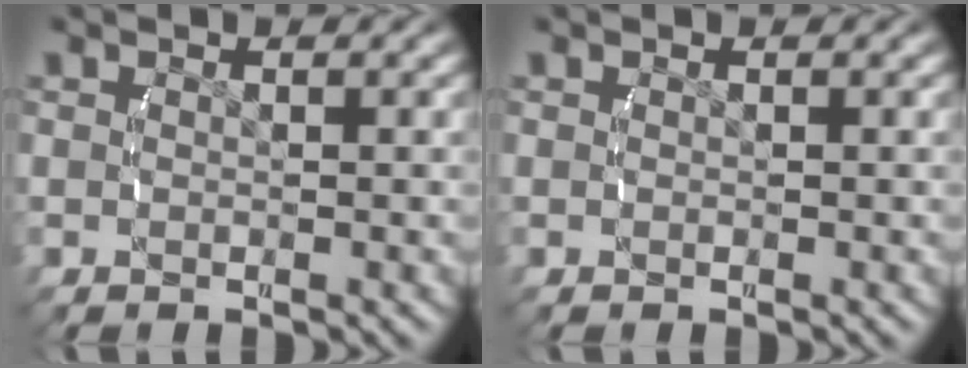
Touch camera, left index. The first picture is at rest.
{"total": 0.0}